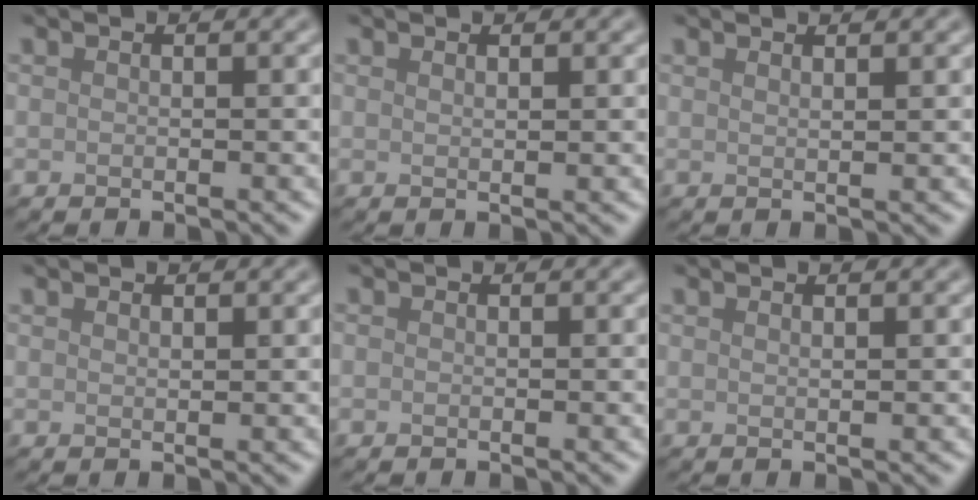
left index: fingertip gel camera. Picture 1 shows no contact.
{"total": 0.7, "force": [0.6, 0.1, 0.5], "torque": [-0.005, 0.001, 0.009]}
{"total": 1.4, "force": [1.0, 0.4, 0.9], "torque": [-0.003, 0.002, 0.003]}
{"total": 0.5, "force": [0.5, 0.1, 0.2], "torque": [-0.003, -0.001, 0.010]}
{"total": 0.0}
{"total": 0.9, "force": [0.5, 0.3, 0.7], "torque": [-0.005, 0.001, 0.004]}